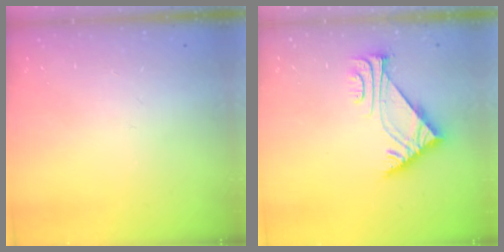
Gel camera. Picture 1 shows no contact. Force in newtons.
{"total": 6.6, "press": 6.6, "slide": 1.0}